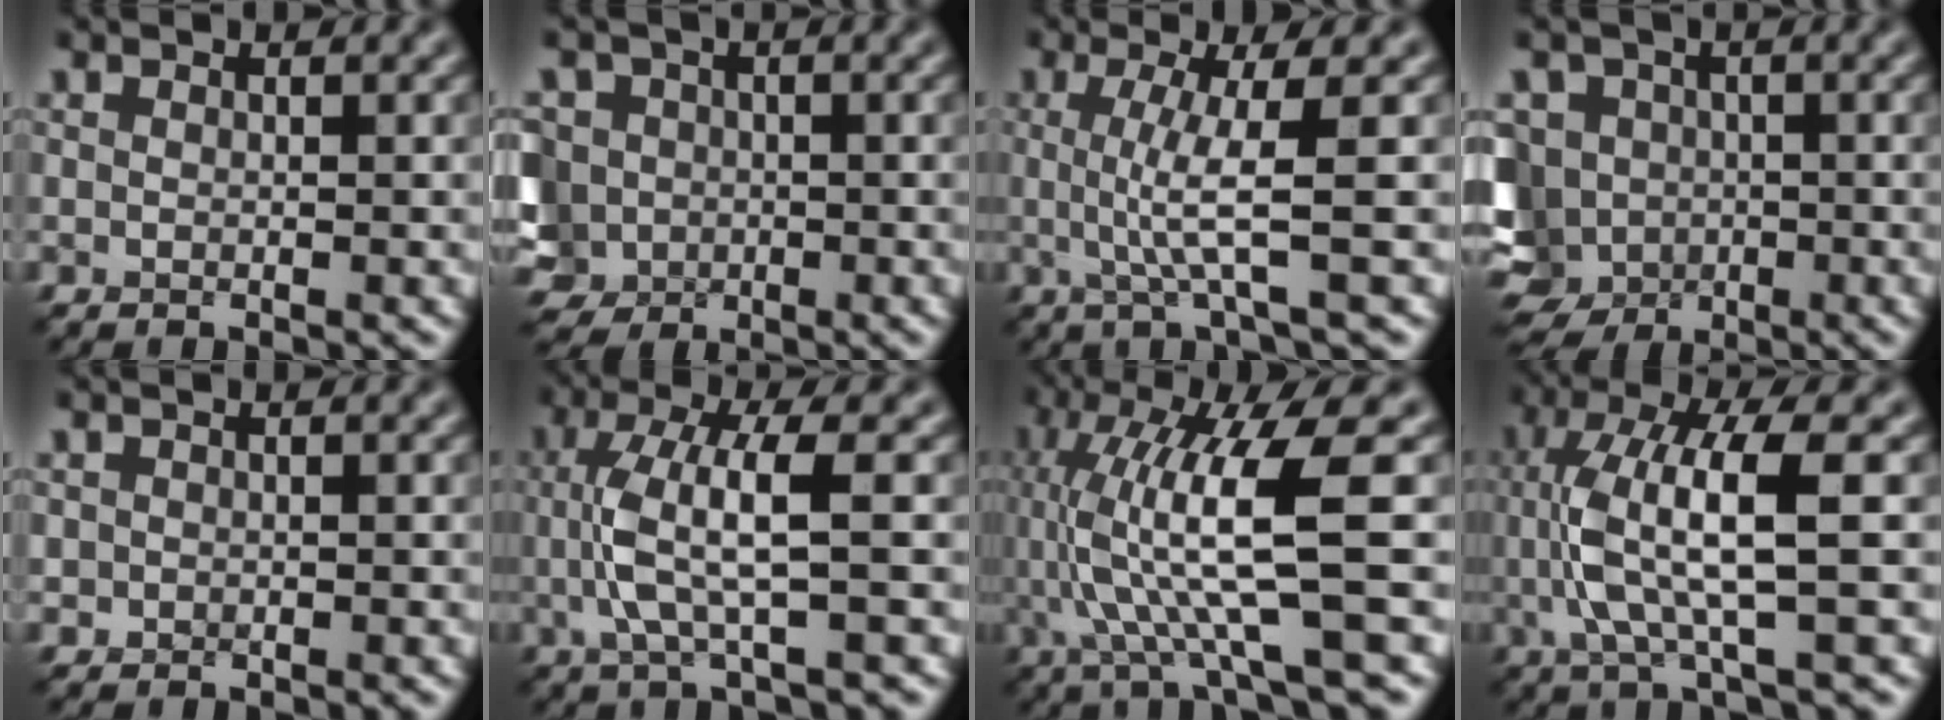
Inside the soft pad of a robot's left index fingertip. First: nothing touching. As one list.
[{"total": 7.8, "force": [-1.6, 6.8, 3.5], "torque": [-0.078, 0.013, -0.059]}, {"total": 4.5, "force": [0.1, 0.7, 4.5], "torque": [-0.088, -0.001, 0.001]}, {"total": 8.6, "force": [-3.4, 6.9, 3.7], "torque": [-0.070, -0.005, -0.069]}, {"total": 0.7, "force": [0.0, 0.7, 0.0], "torque": [0.007, -0.003, -0.003]}, {"total": 5.1, "force": [0.2, 1.1, 5.0], "torque": [-0.116, 0.003, 0.007]}, {"total": 9.7, "force": [0.4, 2.1, 9.4], "torque": [-0.176, -0.004, 0.015]}, {"total": 7.7, "force": [0.1, 1.9, 7.4], "torque": [-0.154, 0.000, 0.008]}]